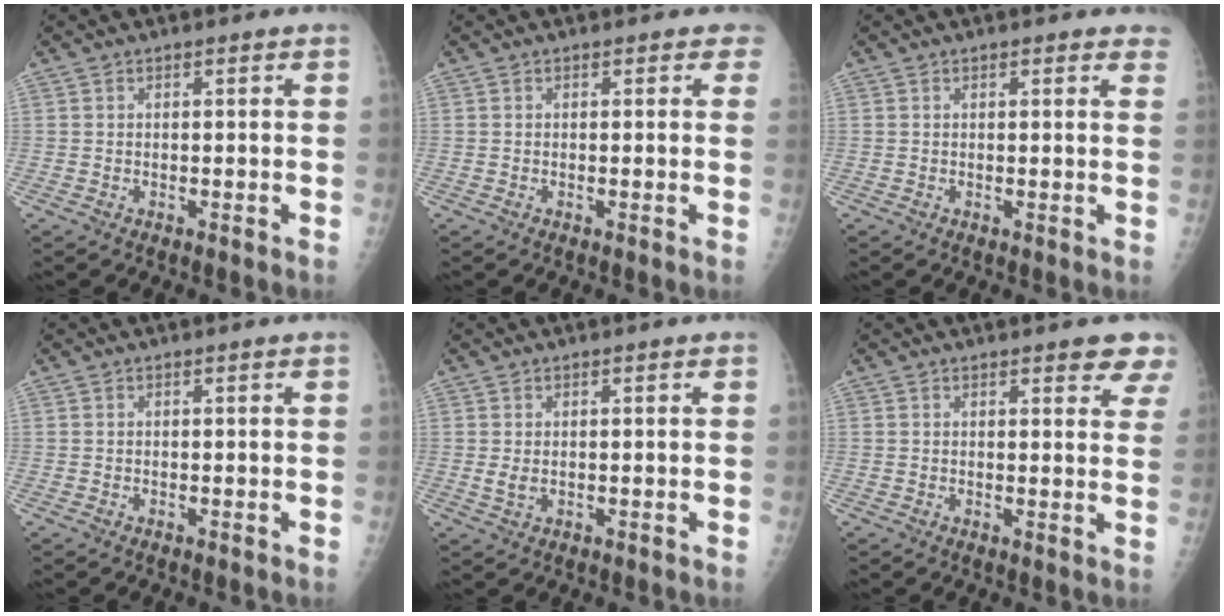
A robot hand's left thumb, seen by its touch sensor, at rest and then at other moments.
{"total": 1.5, "force": [0.9, 1.1, 0.6], "torque": [0.016, -0.002, -0.003]}
{"total": 3.0, "force": [2.3, 1.2, 1.4], "torque": [0.010, -0.003, 0.017]}
{"total": 0.0}
{"total": 1.7, "force": [0.1, 1.1, 1.3], "torque": [-0.021, -0.005, 0.008]}
{"total": 5.5, "force": [4.3, 2.0, 2.9], "torque": [0.000, -0.016, 0.038]}